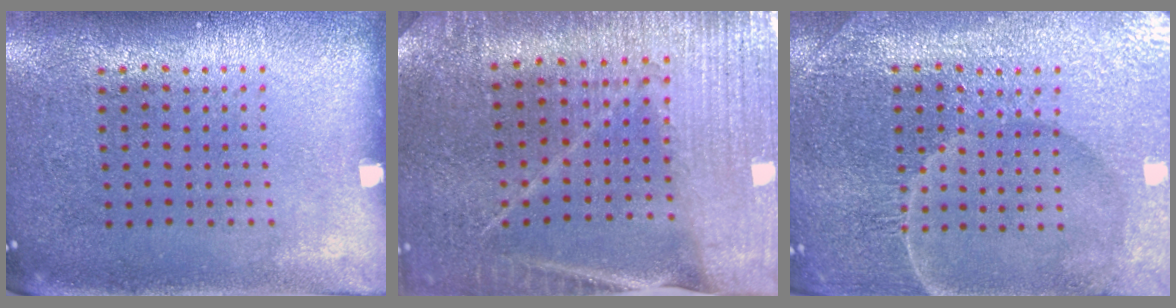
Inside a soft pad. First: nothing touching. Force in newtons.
{"total": 2.3, "press": 2.3, "slide": 0.1}
{"total": 5.0, "press": 4.8, "slide": 1.7}